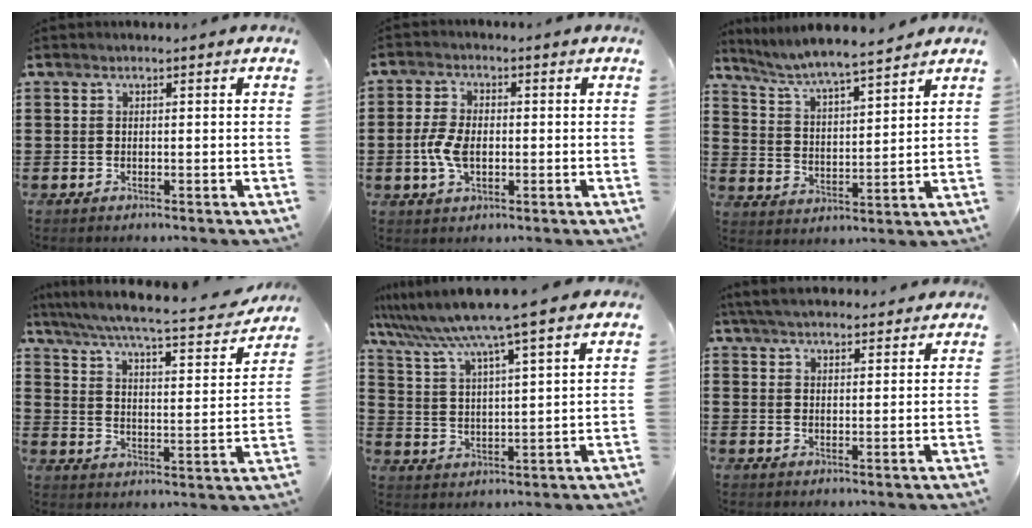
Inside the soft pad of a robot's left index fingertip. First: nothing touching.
{"total": 5.3, "force": [-0.7, 2.9, 4.3], "torque": [-0.099, -0.002, -0.017]}
{"total": 6.0, "force": [5.7, -0.2, 2.0], "torque": [-0.064, -0.036, 0.095]}
{"total": 5.9, "force": [5.1, -0.1, 3.0], "torque": [-0.081, -0.040, 0.079]}
{"total": 8.0, "force": [6.8, -1.5, 4.0], "torque": [-0.104, -0.046, 0.110]}
{"total": 5.0, "force": [4.7, 0.7, 1.5], "torque": [-0.042, -0.010, 0.088]}